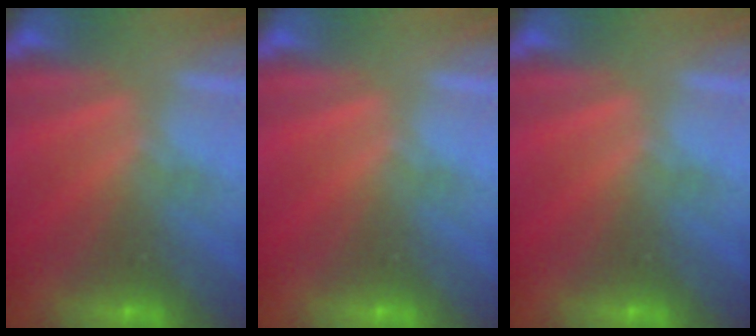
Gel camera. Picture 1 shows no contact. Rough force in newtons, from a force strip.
{"total": 0.0}
{"total": 0.0}